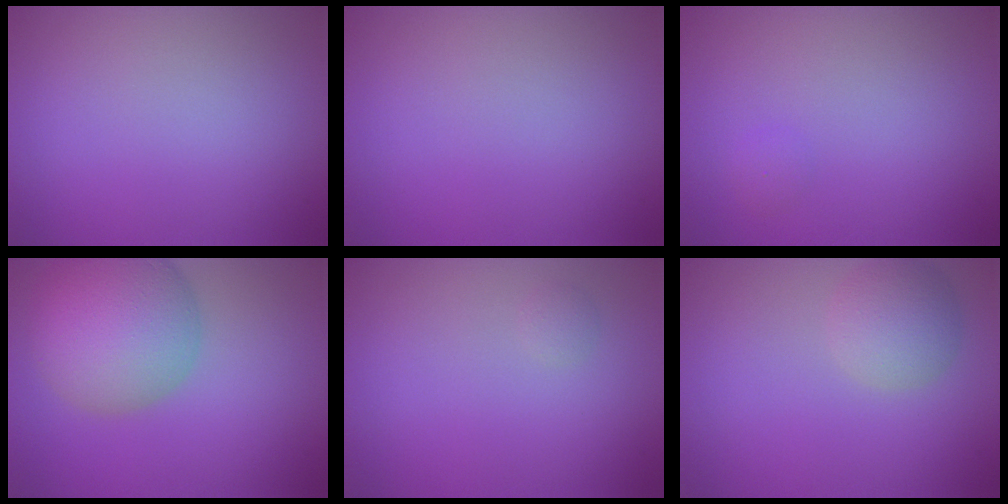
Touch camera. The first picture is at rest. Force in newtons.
{"total": 0.0}
{"total": 0.6, "press": 0.6, "slide": 0.0}
{"total": 8.8, "press": 8.8, "slide": 0.5}
{"total": 0.6, "press": 0.6, "slide": 0.1}
{"total": 3.2, "press": 3.2, "slide": 0.2}